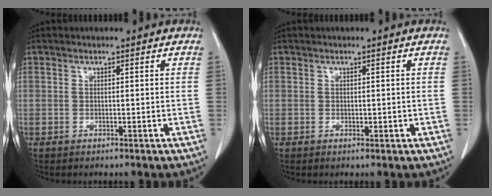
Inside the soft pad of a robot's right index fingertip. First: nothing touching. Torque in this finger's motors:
{"motor_torque": [-0.34, 0.39, -0.03, 0.00]}